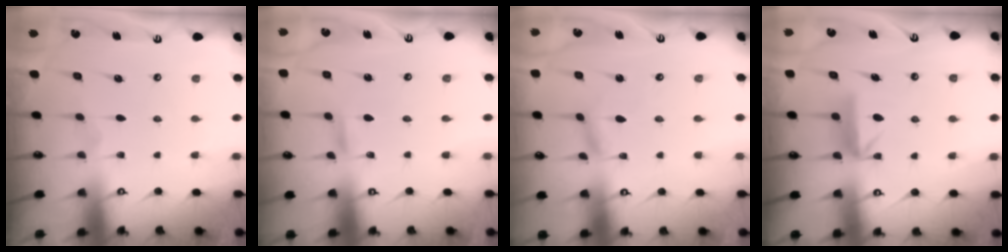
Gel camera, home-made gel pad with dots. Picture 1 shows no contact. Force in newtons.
{"total": 2.4, "press": 2.4, "slide": 0.2}
{"total": 2.9, "press": 2.9, "slide": 0.2}
{"total": 7.5, "press": 7.5, "slide": 0.4}